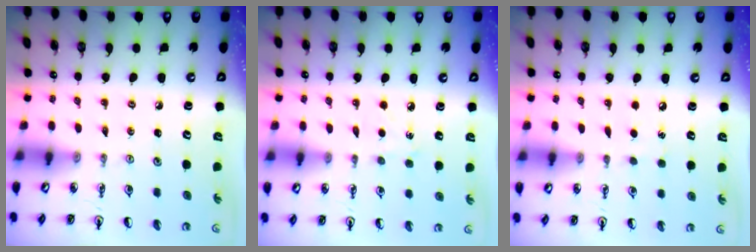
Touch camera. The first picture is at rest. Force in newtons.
{"total": 4.0, "press": 3.9, "slide": 0.5}
{"total": 5.4, "press": 5.3, "slide": 0.6}